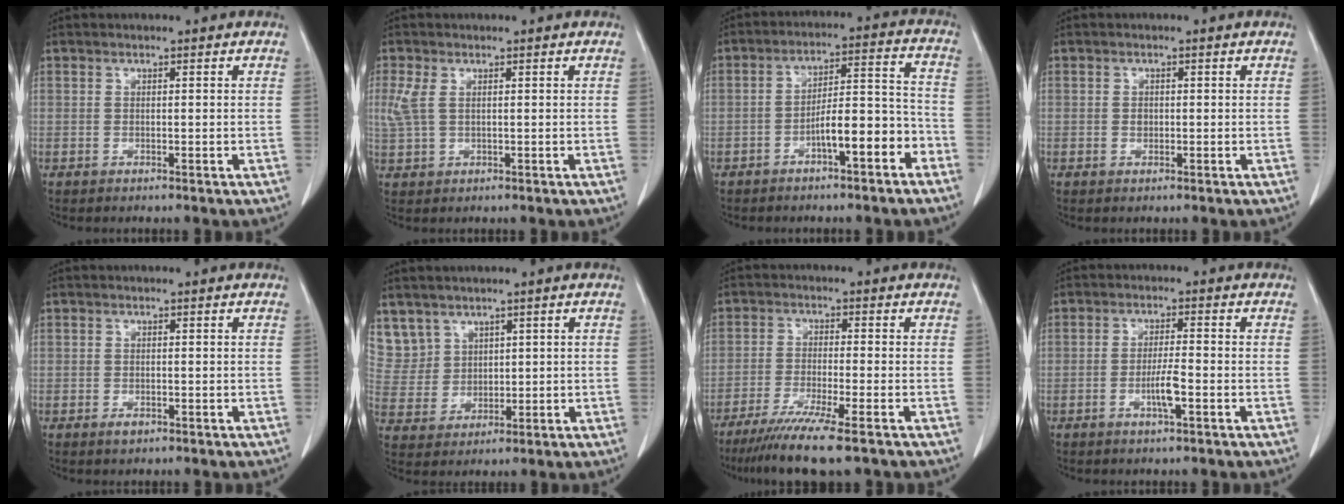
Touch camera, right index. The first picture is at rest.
{"total": 2.9, "force": [1.0, 1.5, 2.3], "torque": [-0.076, 0.013, 0.028]}
{"total": 8.5, "force": [-4.5, 1.8, 7.0], "torque": [-0.111, 0.037, -0.065]}
{"total": 0.8, "force": [0.0, 0.7, 0.4], "torque": [-0.009, 0.002, 0.000]}
{"total": 1.0, "force": [-0.4, 0.7, 0.5], "torque": [-0.007, 0.001, -0.003]}
{"total": 7.9, "force": [4.9, 6.1, 0.2], "torque": [-0.012, 0.015, 0.117]}
{"total": 9.5, "force": [-6.9, -0.1, 6.5], "torque": [-0.105, -0.025, -0.110]}
{"total": 3.9, "force": [-1.4, 0.3, 3.6], "torque": [-0.070, -0.003, -0.026]}